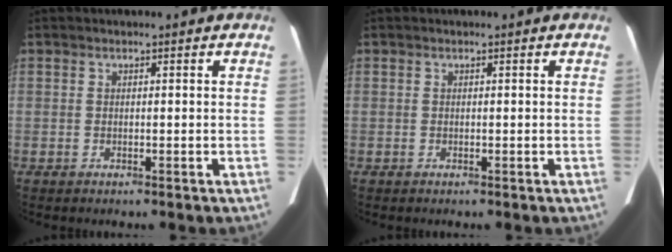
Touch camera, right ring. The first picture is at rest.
{"total": 0.0}